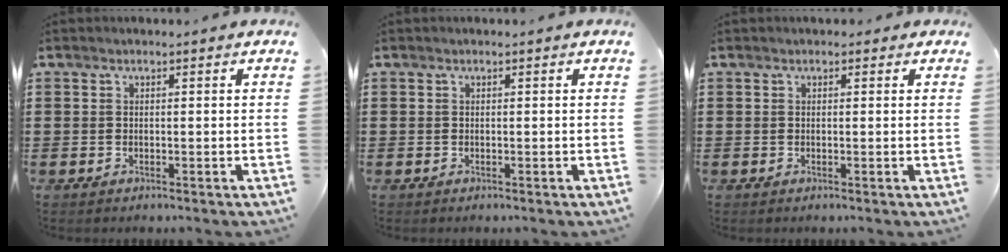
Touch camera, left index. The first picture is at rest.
{"total": 0.0}
{"total": 0.6, "force": [0.1, 0.5, 0.2], "torque": [-0.005, 0.006, 0.002]}